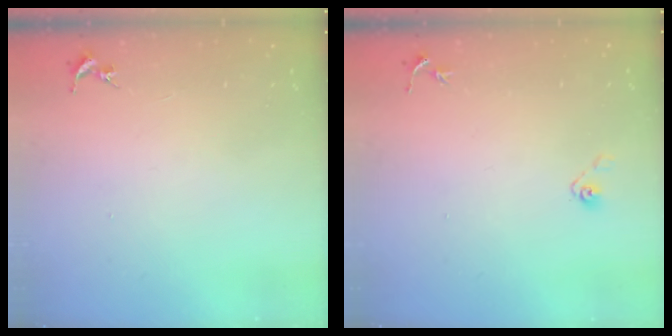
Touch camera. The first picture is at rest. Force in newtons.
{"total": 3.7, "press": 3.2, "slide": 1.9}